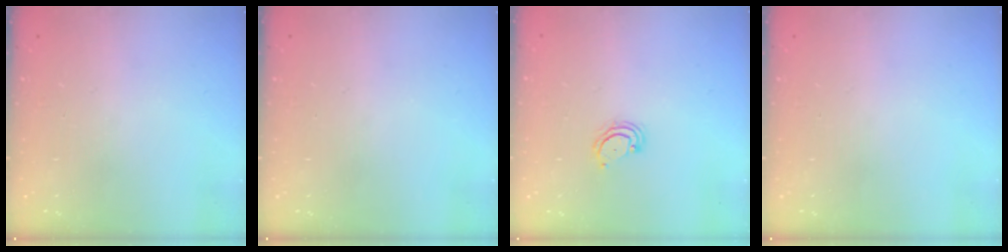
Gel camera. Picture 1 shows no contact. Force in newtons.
{"total": 0.0}
{"total": 3.6, "press": 3.6, "slide": 0.3}
{"total": 0.0}